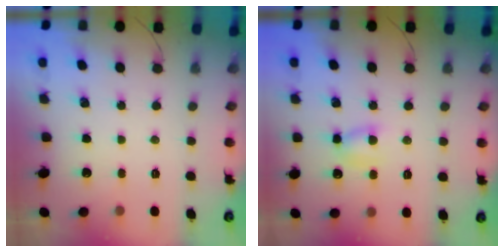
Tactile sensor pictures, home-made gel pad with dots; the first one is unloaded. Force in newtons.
{"total": 5.6, "press": 5.6, "slide": 0.2}